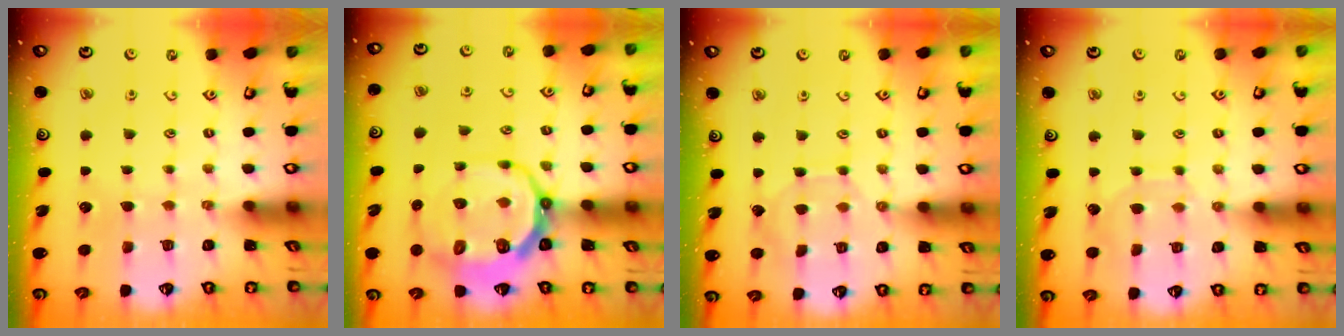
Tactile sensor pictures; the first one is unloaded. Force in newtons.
{"total": 11.5, "press": 10.8, "slide": 3.9}
{"total": 6.4, "press": 6.4, "slide": 0.5}
{"total": 6.7, "press": 6.7, "slide": 0.4}